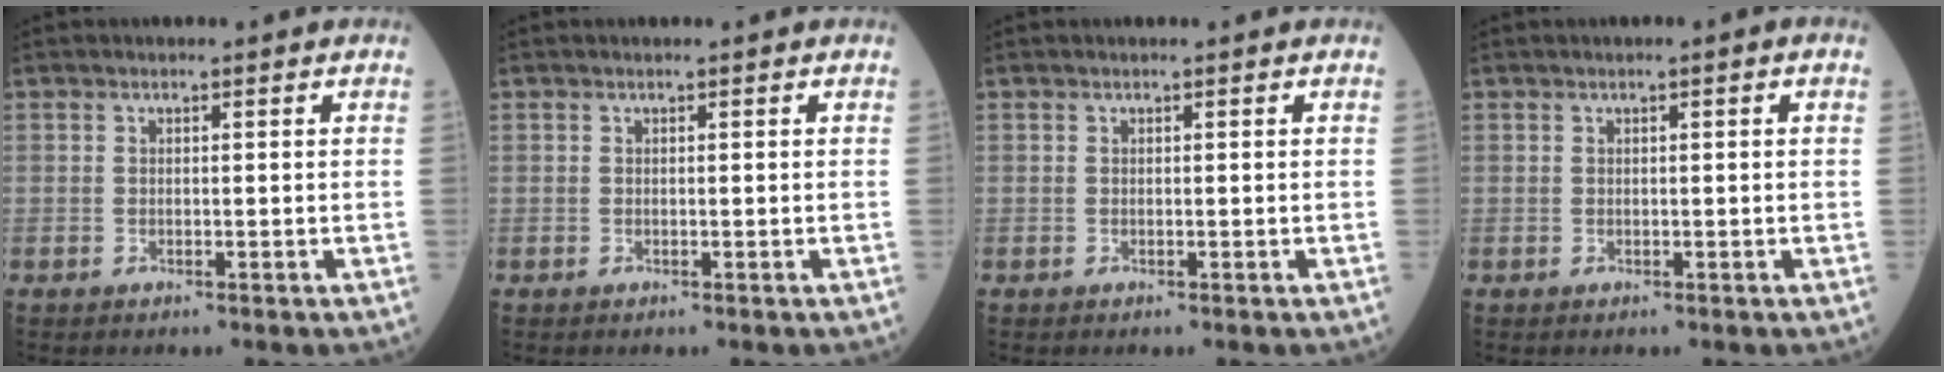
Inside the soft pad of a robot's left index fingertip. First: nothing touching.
{"total": 0.0}
{"total": 0.0}
{"total": 1.0, "force": [0.3, 0.0, 0.9], "torque": [-0.019, 0.004, 0.004]}